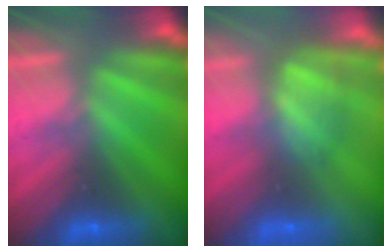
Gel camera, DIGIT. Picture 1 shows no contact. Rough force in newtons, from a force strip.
{"total": 6.5}